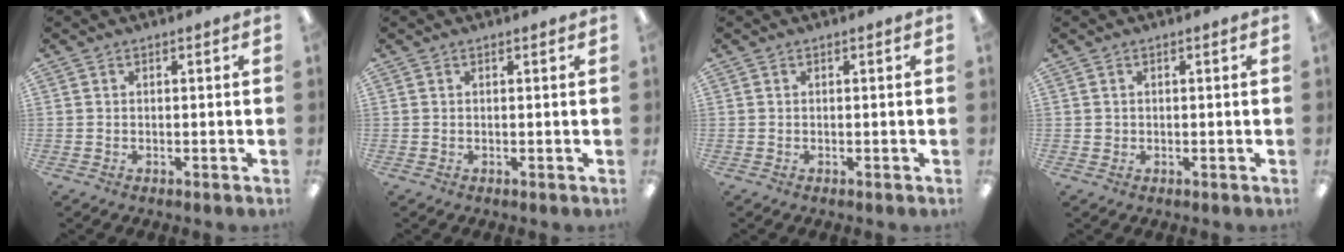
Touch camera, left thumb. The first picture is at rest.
{"total": 0.6, "force": [0.3, 0.1, 0.5], "torque": [-0.002, -0.002, 0.004]}
{"total": 0.0}
{"total": 0.8, "force": [0.2, 0.7, 0.3], "torque": [-0.006, 0.006, 0.001]}